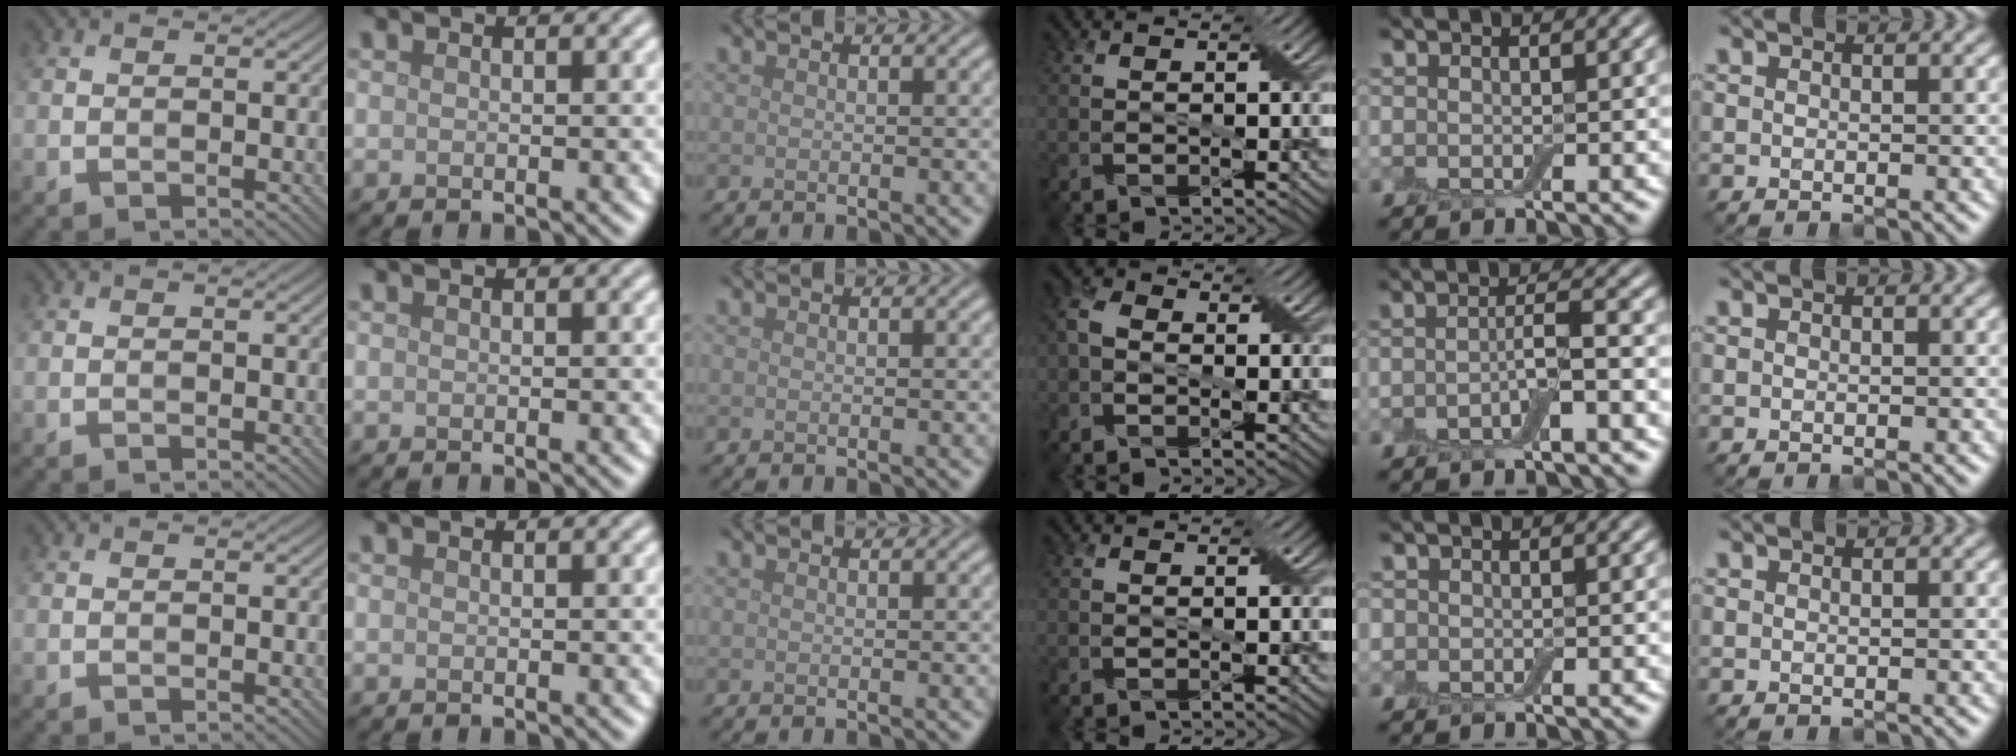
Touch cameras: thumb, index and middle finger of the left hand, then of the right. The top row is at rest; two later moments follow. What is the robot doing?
{"motion": "fold", "object": "bandage"}